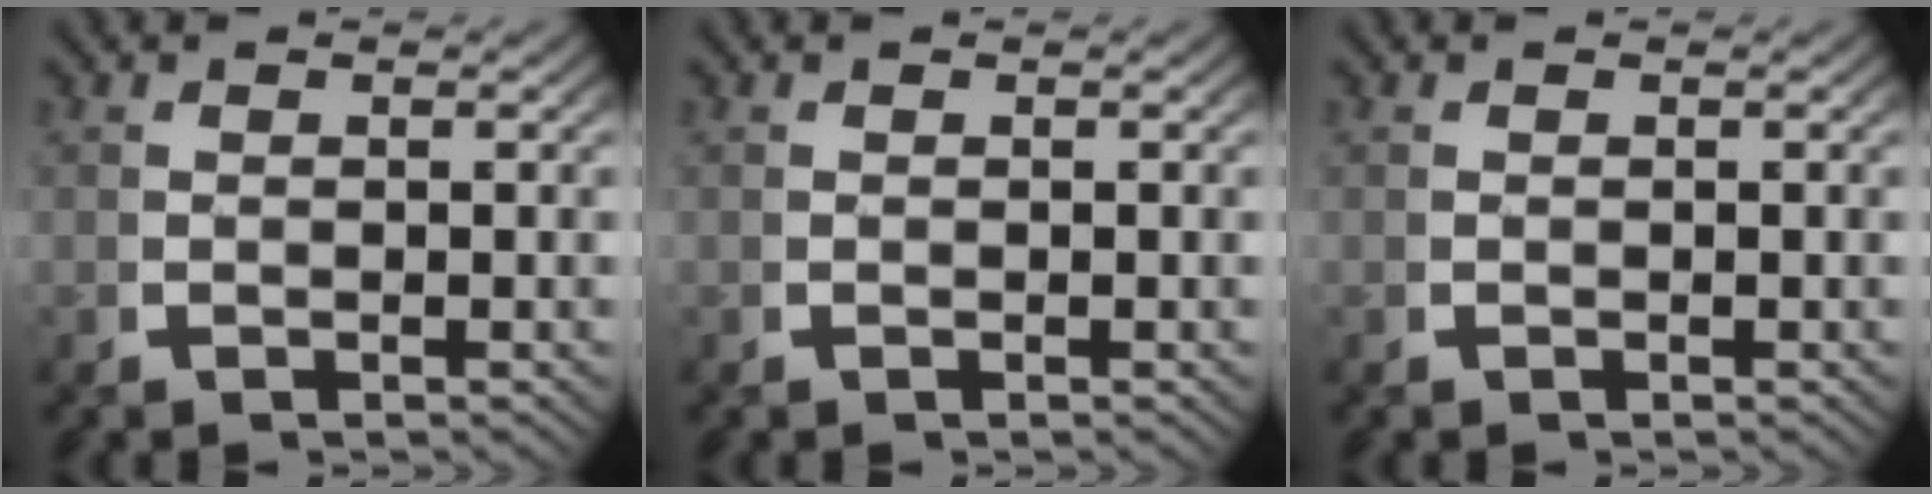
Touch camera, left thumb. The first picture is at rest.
{"total": 0.0}
{"total": 0.0}